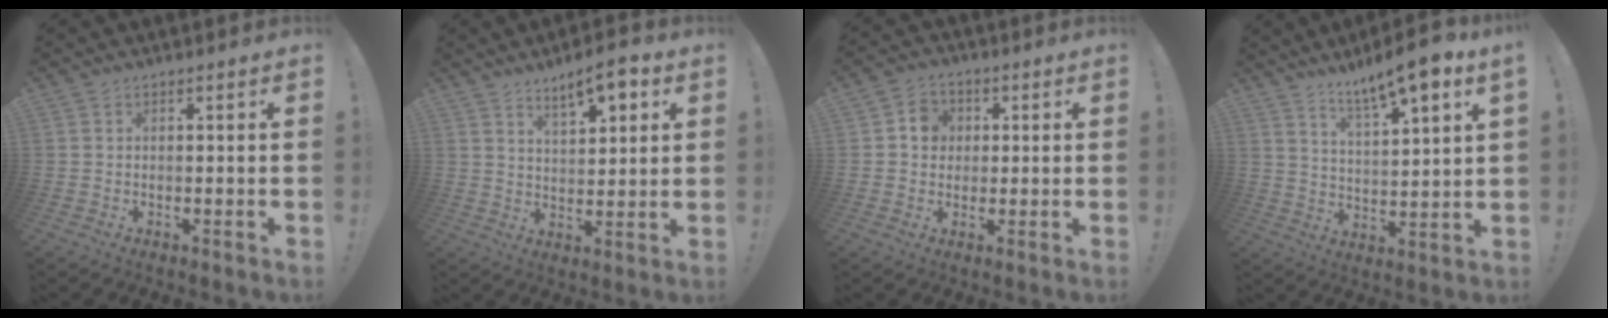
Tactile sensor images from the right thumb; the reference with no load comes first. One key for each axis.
{"total": 9.0, "fx": 6.1, "fy": 3.0, "fz": 5.9, "tx": -0.089, "ty": -0.029, "tz": 0.104}
{"total": 6.5, "fx": 1.3, "fy": 5.8, "fz": 2.6, "tx": -0.031, "ty": 0.002, "tz": 0.025}
{"total": 10.7, "fx": 8.2, "fy": 0.9, "fz": 6.8, "tx": -0.121, "ty": -0.051, "tz": 0.137}